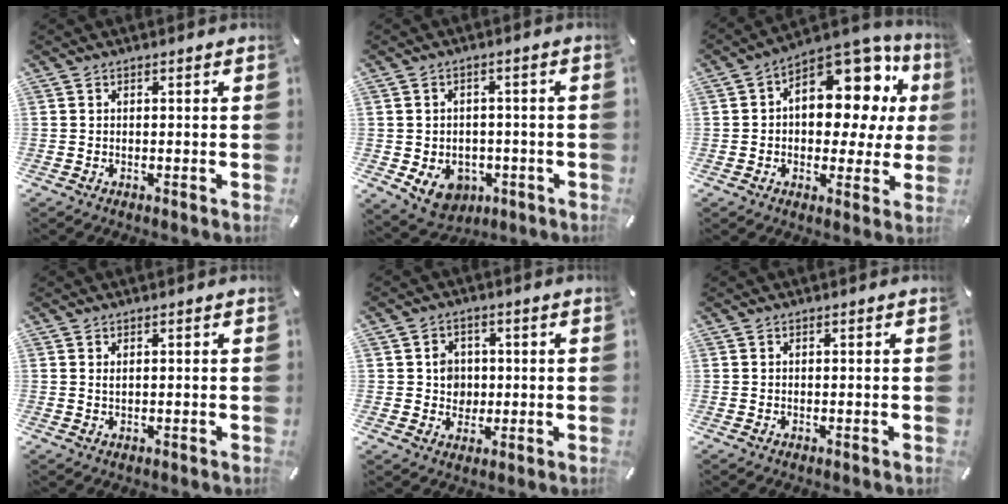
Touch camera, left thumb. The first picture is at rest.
{"total": 7.7, "force": [-2.7, 6.2, 3.6], "torque": [-0.053, 0.015, -0.050]}
{"total": 14.9, "force": [6.2, 9.1, 10.0], "torque": [-0.129, -0.057, 0.105]}
{"total": 0.9, "force": [0.3, 0.4, 0.7], "torque": [-0.015, 0.000, 0.005]}
{"total": 5.2, "force": [0.2, 5.0, 1.3], "torque": [-0.013, 0.002, -0.001]}
{"total": 0.0}